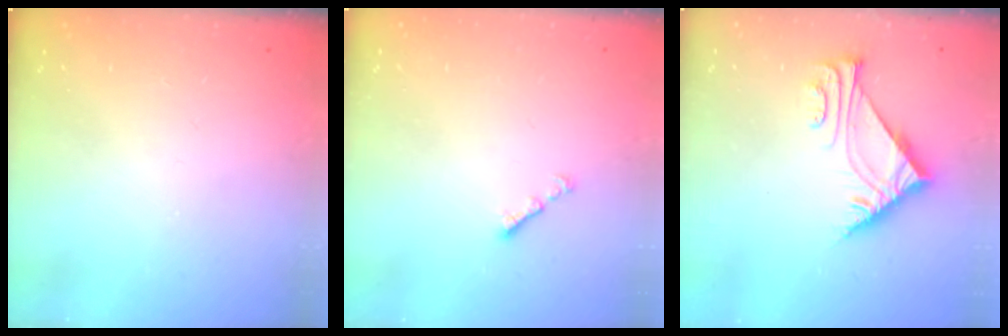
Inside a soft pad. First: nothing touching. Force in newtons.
{"total": 1.3, "press": 1.2, "slide": 0.5}
{"total": 6.0, "press": 6.0, "slide": 0.2}